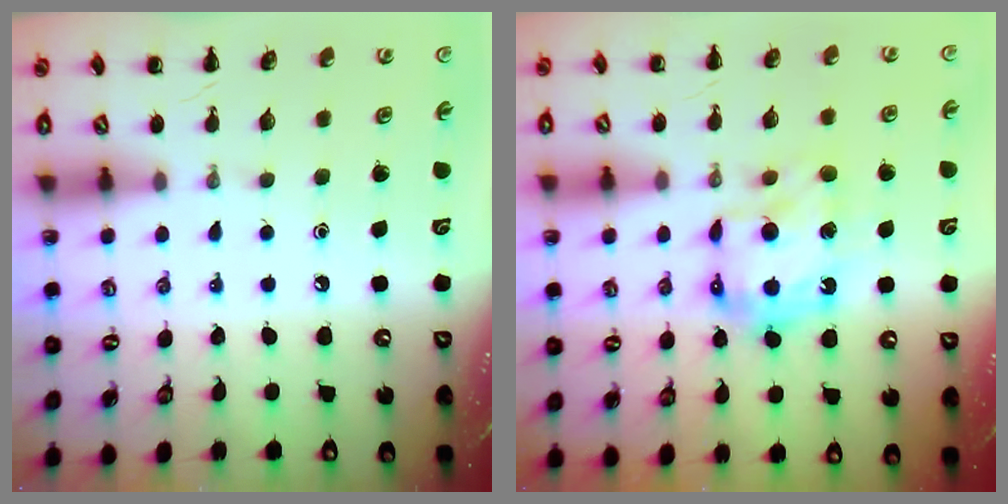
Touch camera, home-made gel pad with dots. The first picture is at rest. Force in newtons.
{"total": 10.6, "press": 10.5, "slide": 1.2}